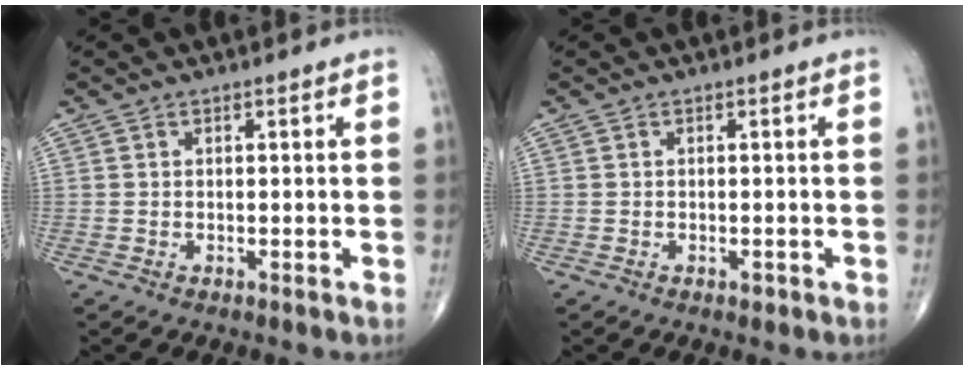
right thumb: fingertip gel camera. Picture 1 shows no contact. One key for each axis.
{"total": 0.7, "fx": -0.4, "fy": 0.4, "fz": 0.5, "tx": -0.005, "ty": 0.000, "tz": -0.007}